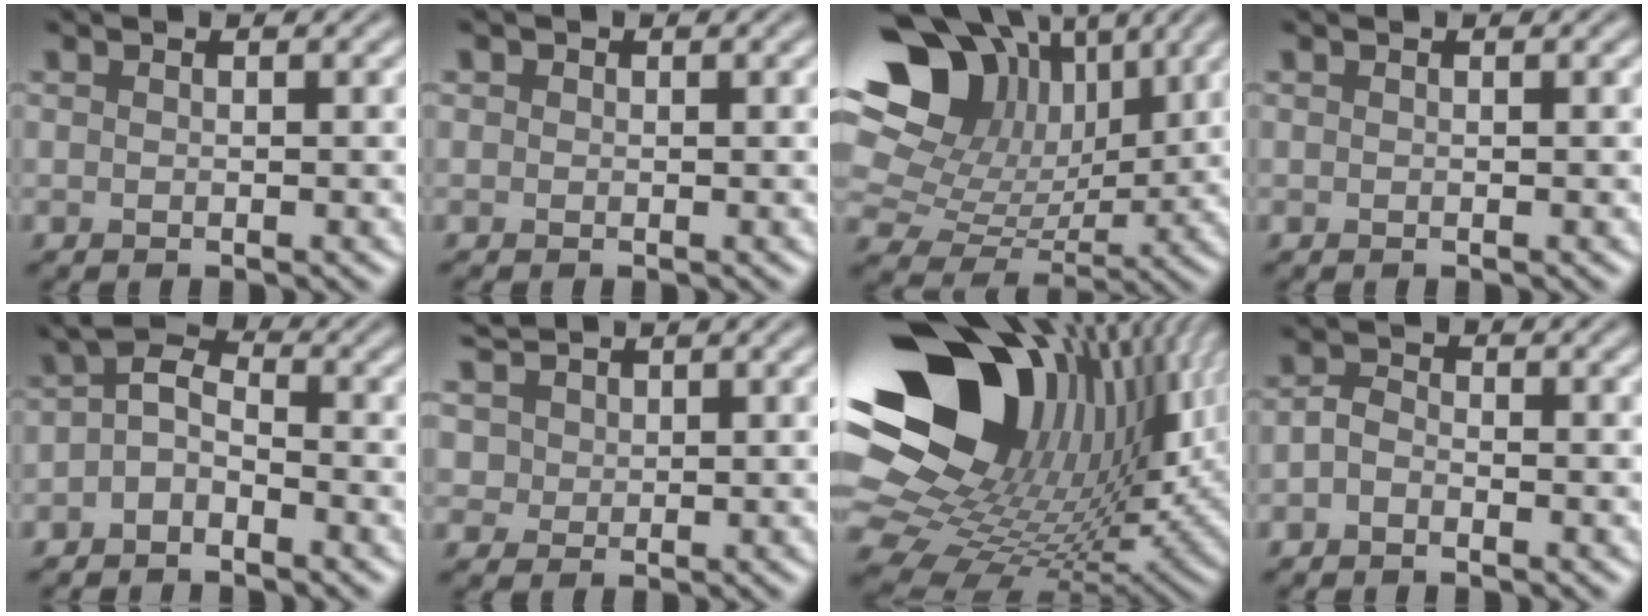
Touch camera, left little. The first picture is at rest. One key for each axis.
{"total": 0.8, "fx": 0.1, "fy": 0.7, "fz": 0.2, "tx": -0.002, "ty": -0.002, "tz": -0.001}
{"total": 16.1, "fx": 6.0, "fy": 11.8, "fz": 9.2, "tx": -0.199, "ty": 0.040, "tz": 0.109}
{"total": 0.0}
{"total": 2.9, "fx": -1.3, "fy": 1.6, "fz": 1.9, "tx": -0.032, "ty": 0.012, "tz": -0.040}
{"total": 5.8, "fx": 3.4, "fy": 4.0, "fz": 2.5, "tx": -0.086, "ty": 0.004, "tz": 0.054}
{"total": 19.4, "fx": 5.3, "fy": 11.8, "fz": 14.5, "tx": -0.247, "ty": -0.012, "tz": 0.109}
{"total": 1.6, "fx": -1.1, "fy": 0.9, "fz": 0.8, "tx": -0.014, "ty": 0.003, "tz": -0.031}